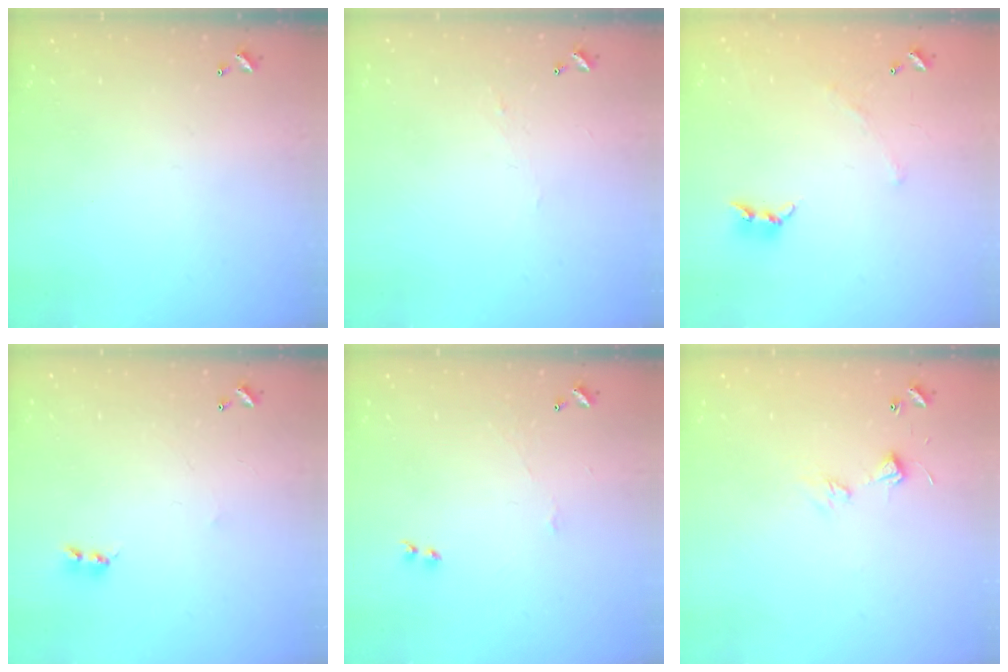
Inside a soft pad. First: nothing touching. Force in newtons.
{"total": 1.0, "press": 0.9, "slide": 0.4}
{"total": 3.2, "press": 3.1, "slide": 0.9}
{"total": 2.0, "press": 2.0, "slide": 0.3}
{"total": 3.5, "press": 3.5, "slide": 0.4}
{"total": 4.6, "press": 4.6, "slide": 0.6}